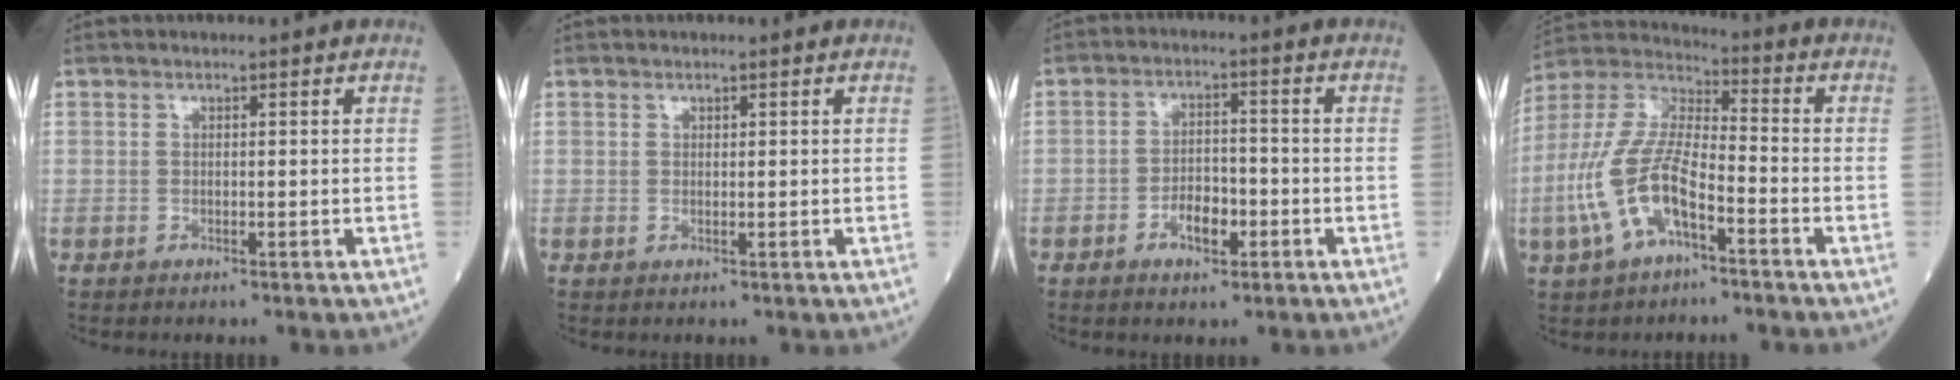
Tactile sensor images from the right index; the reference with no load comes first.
{"total": 0.0}
{"total": 4.6, "force": [-2.2, 2.2, 3.4], "torque": [-0.060, 0.006, -0.036]}
{"total": 12.8, "force": [-5.0, 4.4, 10.9], "torque": [-0.250, 0.008, -0.098]}